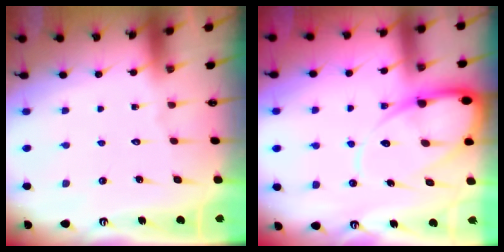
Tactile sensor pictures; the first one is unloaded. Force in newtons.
{"total": 12.4, "press": 12.4, "slide": 1.2}